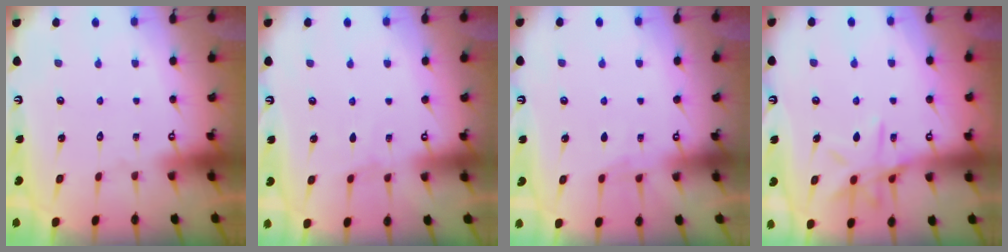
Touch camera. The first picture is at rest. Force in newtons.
{"total": 2.3, "press": 2.3, "slide": 0.3}
{"total": 3.7, "press": 3.7, "slide": 0.4}
{"total": 11.9, "press": 11.8, "slide": 0.9}